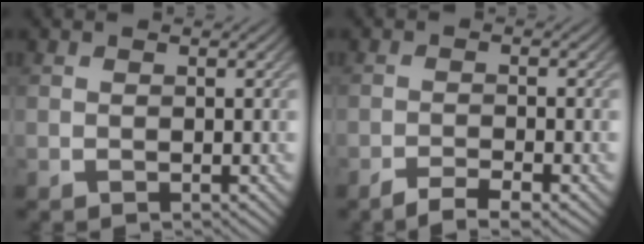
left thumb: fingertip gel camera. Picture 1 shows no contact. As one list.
[{"total": 3.3, "force": [-2.5, 0.4, 2.1], "torque": [-0.035, 0.002, -0.049]}]